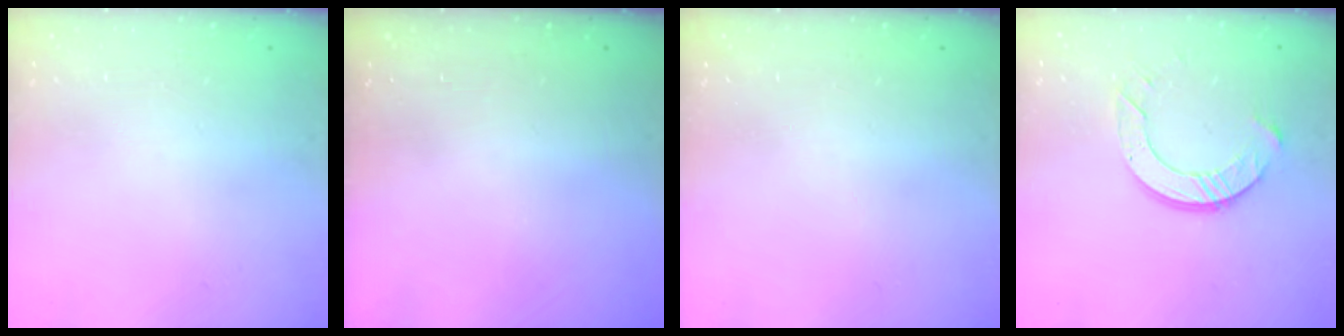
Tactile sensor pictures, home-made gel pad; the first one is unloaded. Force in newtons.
{"total": 0.0}
{"total": 0.0}
{"total": 9.1, "press": 9.0, "slide": 0.7}